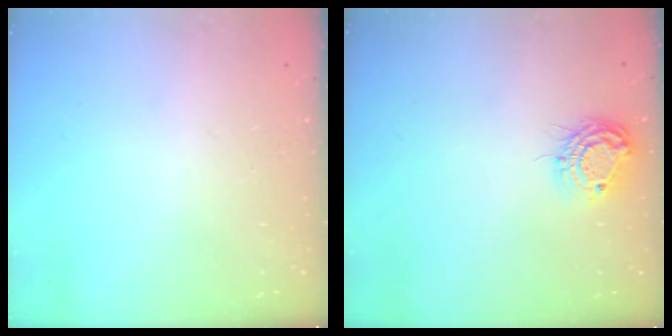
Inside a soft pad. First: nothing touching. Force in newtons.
{"total": 9.6, "press": 9.6, "slide": 0.8}